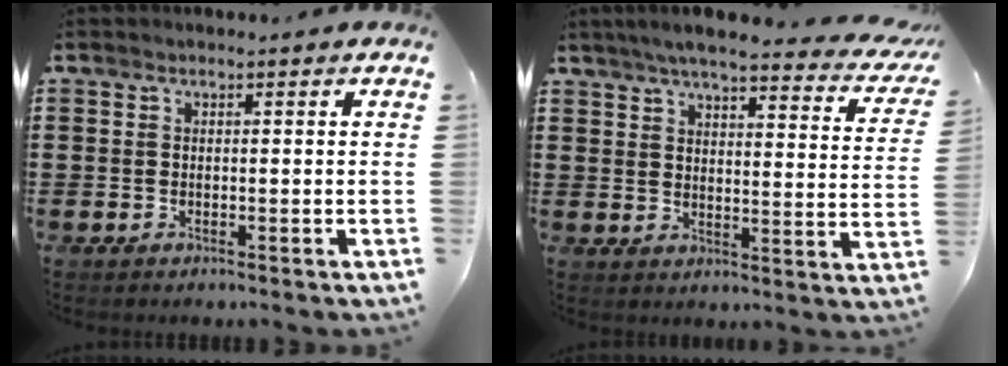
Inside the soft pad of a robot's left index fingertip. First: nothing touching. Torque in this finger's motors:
{"motor_torque": [1.30, -0.84, 0.87, 0.09]}